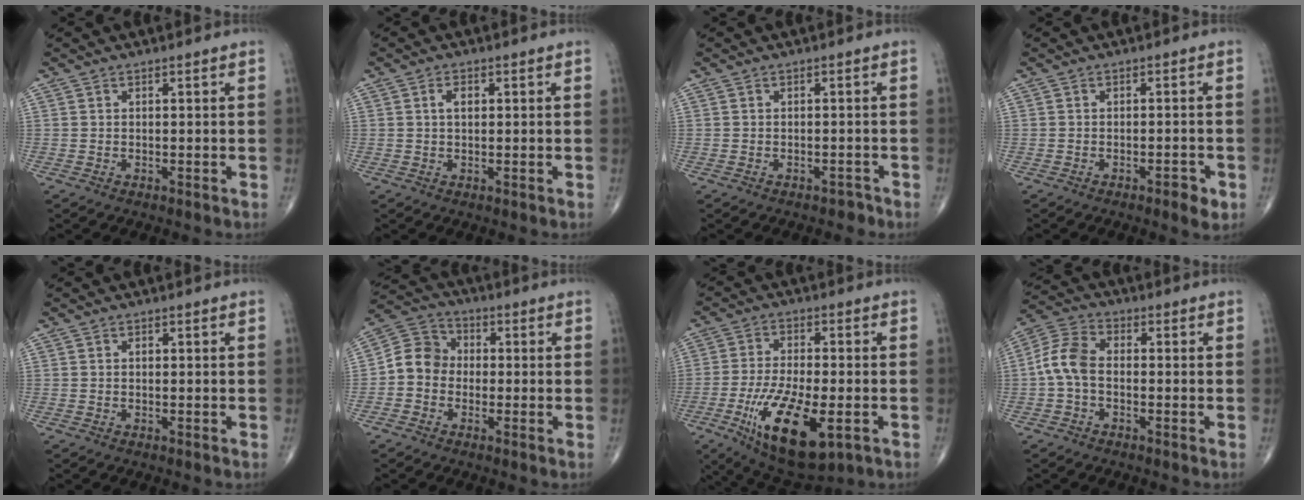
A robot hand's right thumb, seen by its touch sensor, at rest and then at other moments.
{"total": 2.3, "force": [0.5, 1.3, 1.8], "torque": [-0.031, 0.004, 0.009]}
{"total": 1.2, "force": [-1.0, 0.7, 0.1], "torque": [-0.003, 0.013, -0.014]}
{"total": 3.0, "force": [-1.6, 1.0, 2.3], "torque": [-0.032, 0.004, -0.022]}
{"total": 0.6, "force": [0.1, 0.4, 0.4], "torque": [-0.008, 0.001, 0.002]}
{"total": 7.6, "force": [-1.1, 6.6, 3.5], "torque": [-0.046, 0.032, -0.037]}
{"total": 16.8, "force": [-5.9, 6.6, 14.3], "torque": [-0.260, -0.007, -0.087]}
{"total": 7.3, "force": [-0.9, 4.6, 5.6], "torque": [-0.115, 0.022, -0.031]}